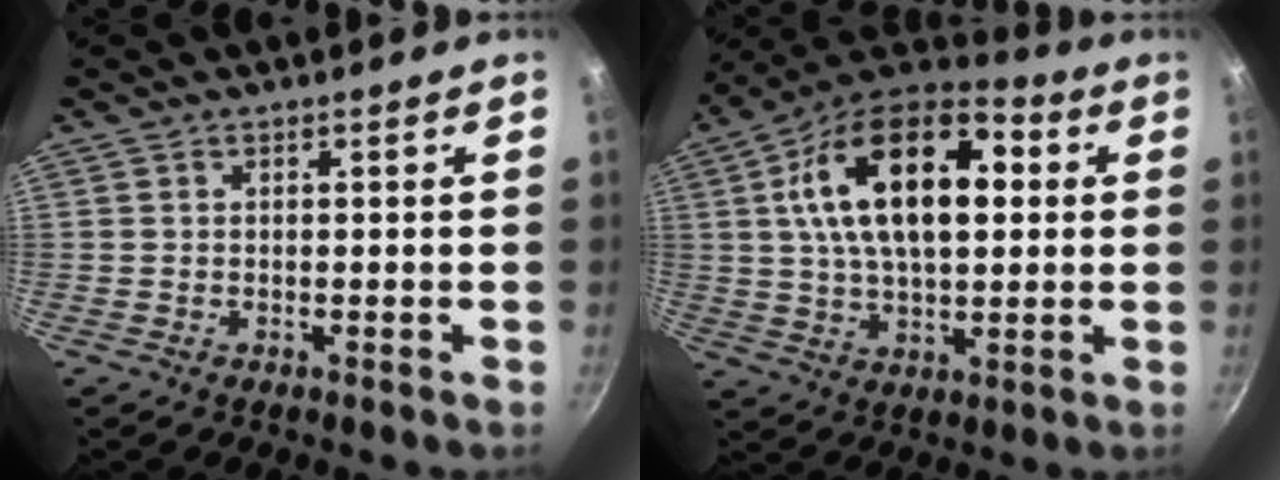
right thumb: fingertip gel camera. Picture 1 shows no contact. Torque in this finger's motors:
{"motor_torque": [-1.14, 2.30, 0.63, 0.02, 0.51]}